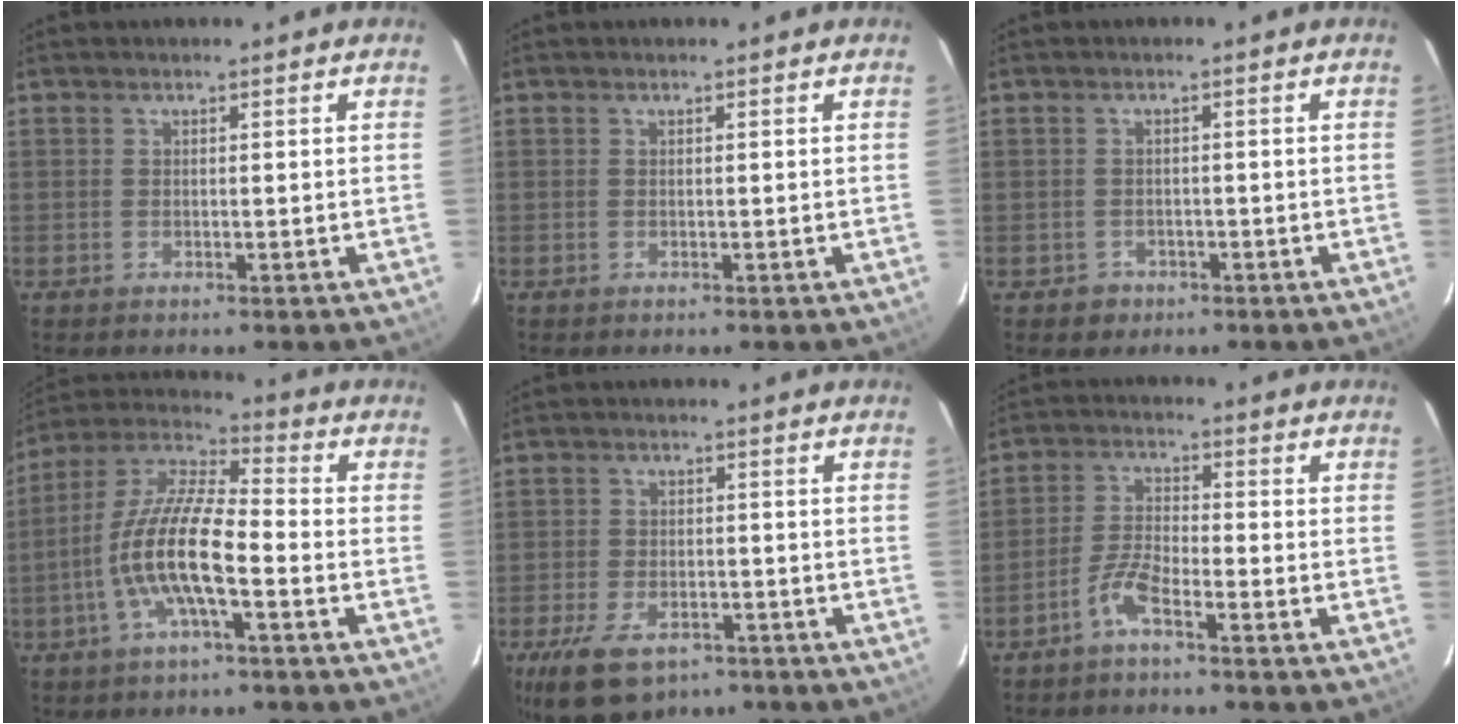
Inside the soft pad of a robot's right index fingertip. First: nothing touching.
{"total": 0.0}
{"total": 2.9, "force": [-1.3, 2.6, 0.2], "torque": [-0.011, 0.005, -0.016]}
{"total": 13.5, "force": [-4.4, 3.2, 12.4], "torque": [-0.248, 0.002, -0.090]}
{"total": 12.0, "force": [-7.7, 6.3, 6.6], "torque": [-0.155, -0.017, -0.128]}
{"total": 4.7, "force": [-3.5, 0.8, 3.1], "torque": [-0.073, 0.011, -0.073]}